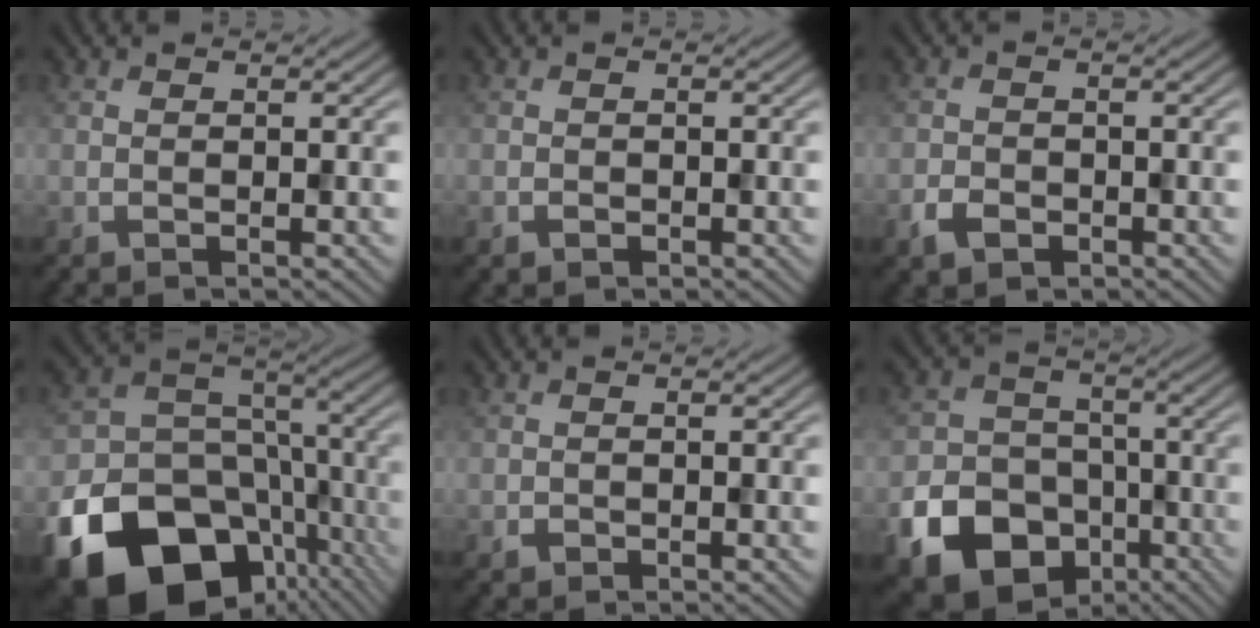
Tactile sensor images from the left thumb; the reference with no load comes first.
{"total": 0.7, "force": [-0.4, 0.5, 0.2], "torque": [-0.003, -0.003, -0.008]}
{"total": 2.6, "force": [-1.5, 1.8, 1.2], "torque": [-0.027, -0.005, -0.034]}
{"total": 23.7, "force": [-12.0, 17.9, 9.9], "torque": [-0.192, -0.080, -0.187]}
{"total": 0.6, "force": [-0.4, 0.5, 0.2], "torque": [-0.002, -0.004, -0.008]}
{"total": 15.7, "force": [-7.7, 12.5, 5.7], "torque": [-0.123, -0.069, -0.142]}